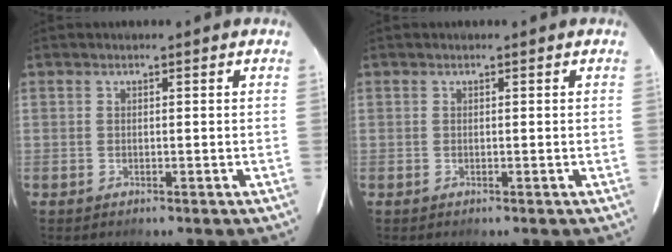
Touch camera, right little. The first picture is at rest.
{"total": 0.0}